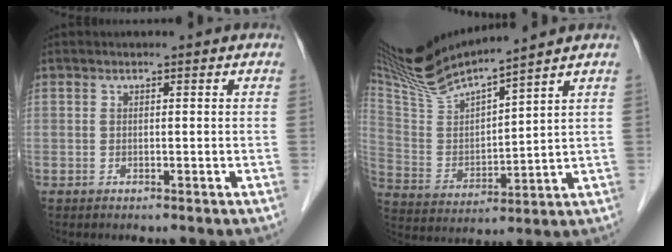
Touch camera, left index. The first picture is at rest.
{"total": 13.9, "force": [12.7, -0.6, 5.6], "torque": [-0.121, -0.002, 0.253]}